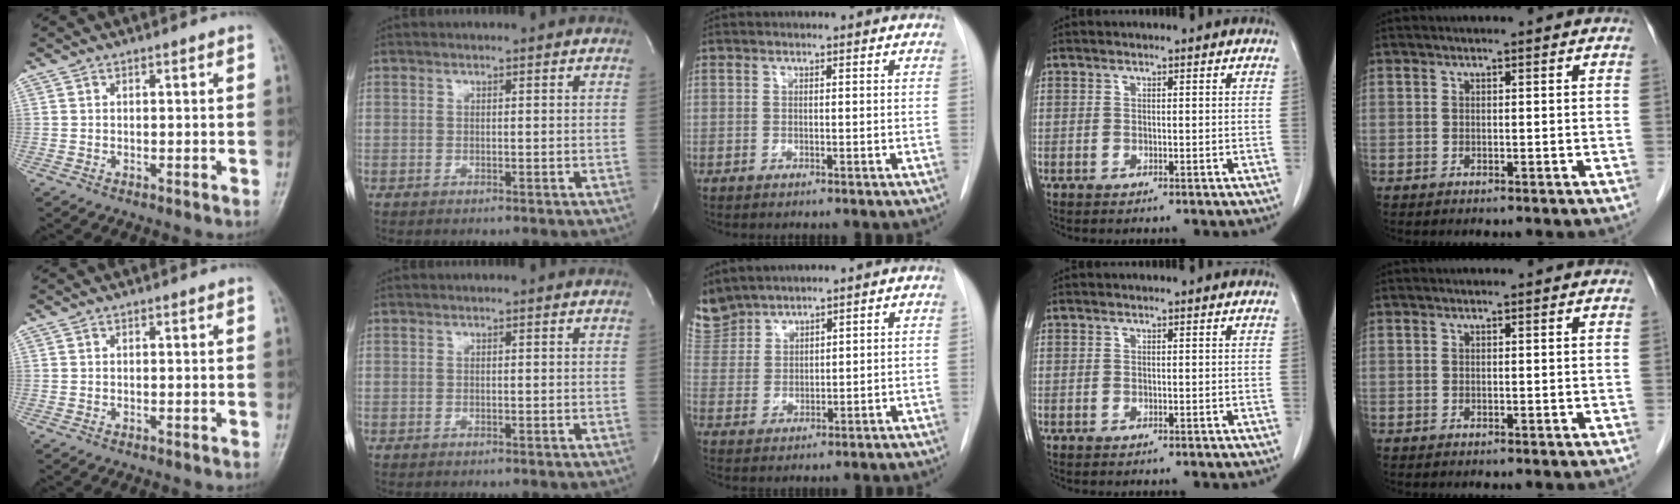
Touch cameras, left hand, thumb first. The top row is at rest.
{"middle": {"total": 7.2, "force": [6.8, 2.3, 0.2], "torque": [-0.012, 0.005, 0.151]}}